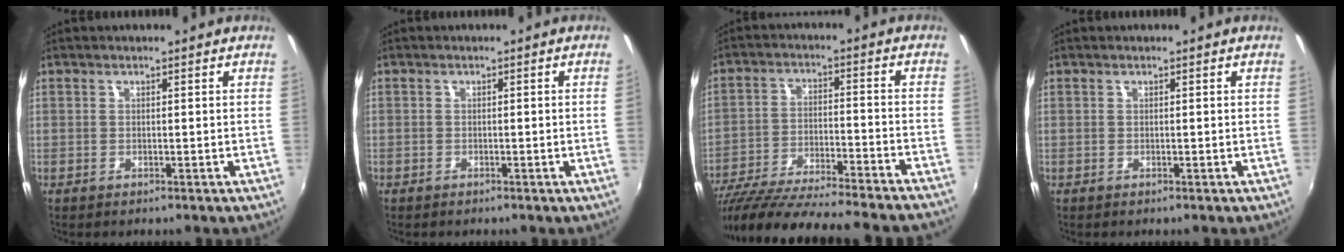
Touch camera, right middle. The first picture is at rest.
{"total": 0.8, "force": [-0.1, -0.5, 0.6], "torque": [-0.005, -0.002, -0.002]}
{"total": 24.8, "force": [-21.9, 1.0, 11.5], "torque": [-0.209, -0.056, -0.338]}
{"total": 0.0}